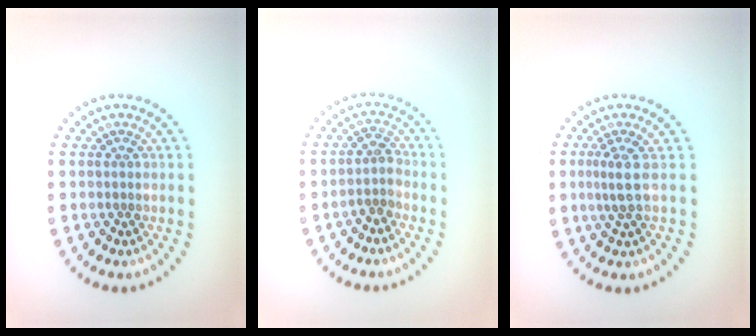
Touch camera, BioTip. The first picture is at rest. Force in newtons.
{"total": 1.9, "press": 1.5, "slide": 1.2}
{"total": 2.0, "press": 1.4, "slide": 1.3}